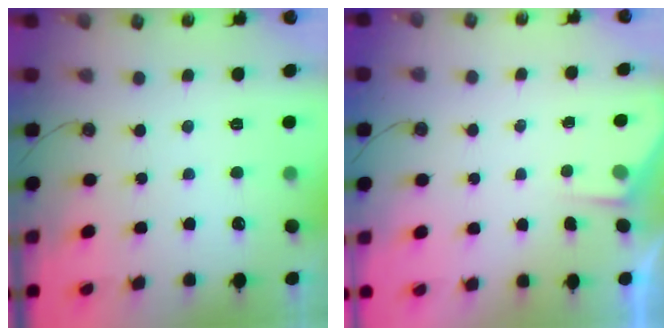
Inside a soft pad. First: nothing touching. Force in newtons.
{"total": 2.4, "press": 2.3, "slide": 0.4}